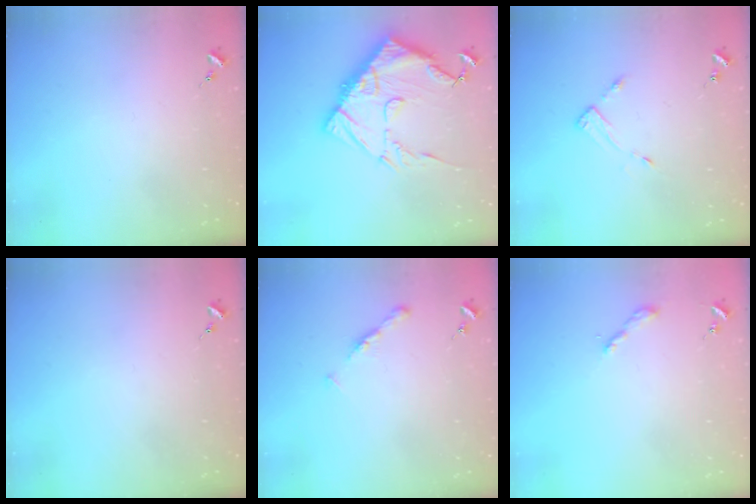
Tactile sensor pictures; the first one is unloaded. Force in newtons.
{"total": 18.0, "press": 17.9, "slide": 1.9}
{"total": 3.4, "press": 3.4, "slide": 0.4}
{"total": 0.0}
{"total": 5.3, "press": 5.2, "slide": 0.6}
{"total": 2.2, "press": 2.2, "slide": 0.2}